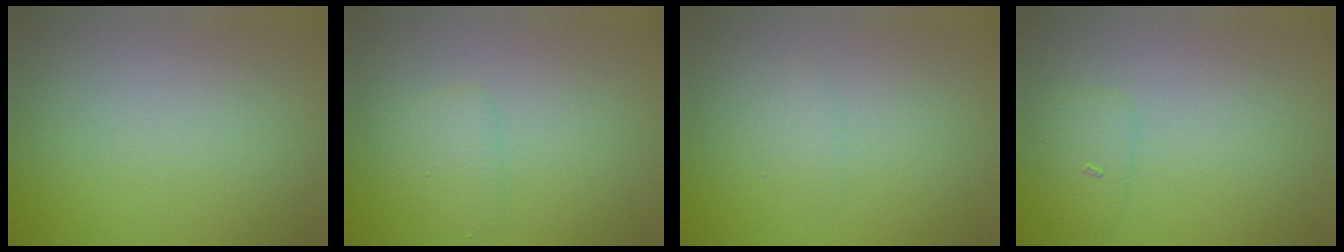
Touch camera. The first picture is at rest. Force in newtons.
{"total": 1.6, "press": 1.6, "slide": 0.1}
{"total": 1.0, "press": 1.0, "slide": 0.1}
{"total": 1.6, "press": 1.6, "slide": 0.0}